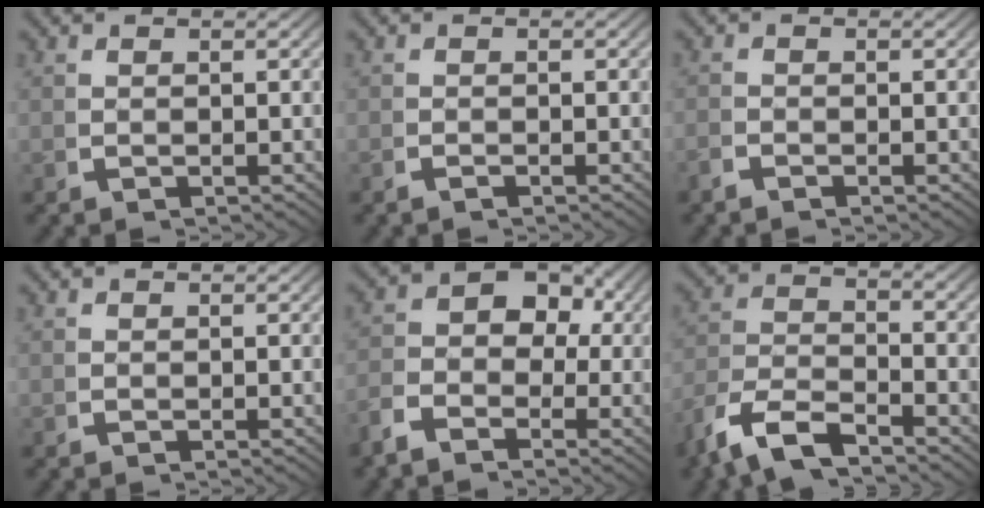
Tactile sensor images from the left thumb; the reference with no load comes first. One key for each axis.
{"total": 0.6, "fx": -0.5, "fy": 0.2, "fz": 0.2, "tx": -0.003, "ty": 0.000, "tz": -0.013}
{"total": 1.0, "fx": -0.9, "fy": 0.4, "fz": 0.2, "tx": -0.002, "ty": -0.003, "tz": -0.021}
{"total": 0.0}
{"total": 5.2, "fx": -0.8, "fy": 3.7, "fz": 3.5, "tx": -0.059, "ty": -0.008, "tz": -0.021}
{"total": 6.7, "fx": -3.6, "fy": 3.9, "fz": 4.0, "tx": -0.087, "ty": -0.019, "tz": -0.061}